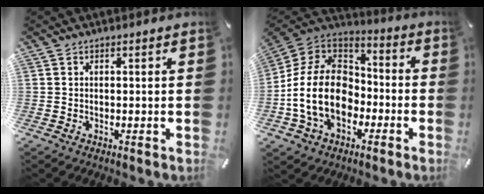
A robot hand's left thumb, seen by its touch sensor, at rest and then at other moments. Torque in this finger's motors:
{"motor_torque": [0.92, 3.15, 1.64, 1.13, 0.83]}